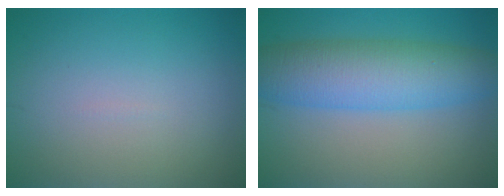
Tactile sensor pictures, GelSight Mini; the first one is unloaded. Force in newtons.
{"total": 7.4, "press": 7.4, "slide": 0.1}